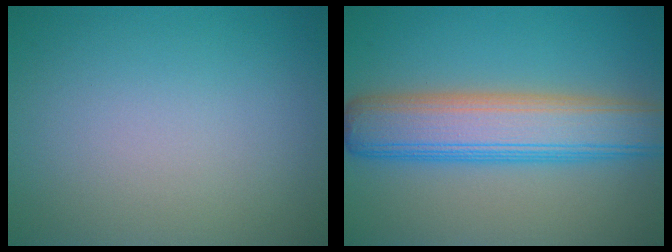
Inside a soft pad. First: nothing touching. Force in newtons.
{"total": 8.1, "press": 8.1, "slide": 0.3}